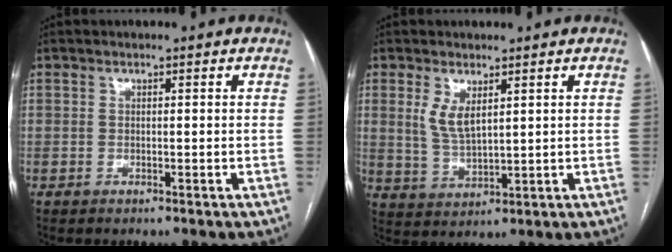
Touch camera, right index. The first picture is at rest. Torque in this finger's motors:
{"motor_torque": [0.21, 0.10, 0.34, 0.04]}